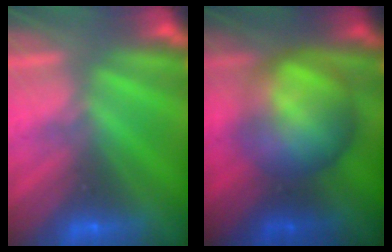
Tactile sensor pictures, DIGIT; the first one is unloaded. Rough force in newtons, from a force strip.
{"total": 8.7}